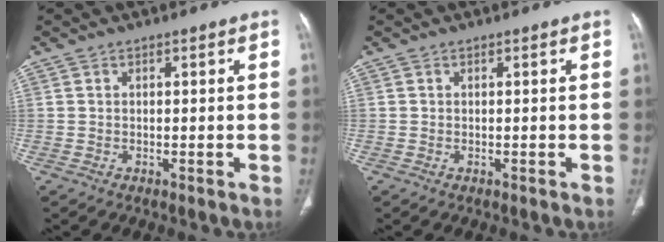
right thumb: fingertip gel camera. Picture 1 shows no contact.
{"total": 0.0}